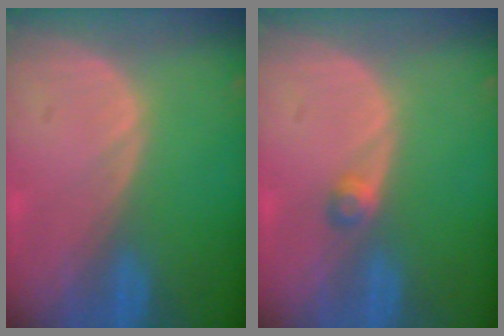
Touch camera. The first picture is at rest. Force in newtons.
{"total": 1.8, "press": 1.6, "slide": 0.8}